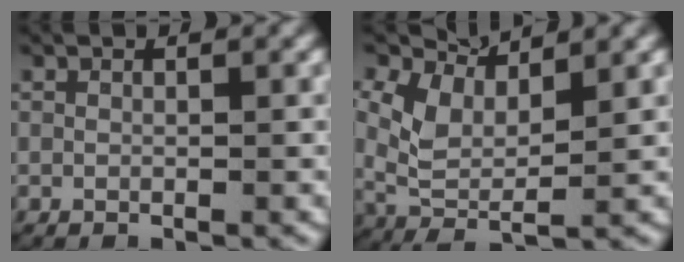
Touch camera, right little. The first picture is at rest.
{"total": 6.6, "force": [1.3, 4.7, 4.5], "torque": [-0.124, -0.021, 0.028]}